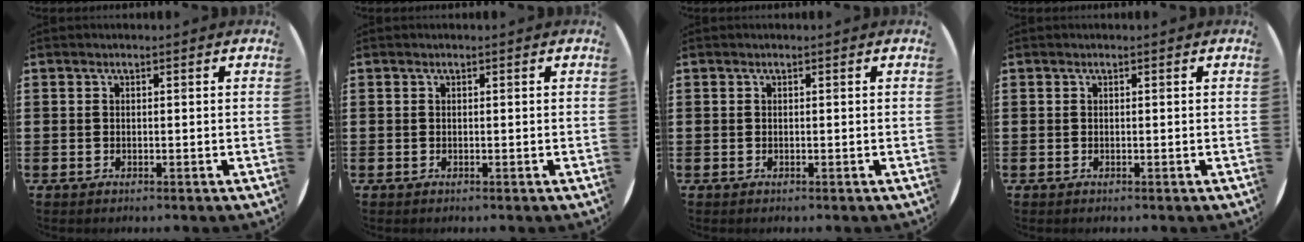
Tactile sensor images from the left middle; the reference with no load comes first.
{"total": 0.0}
{"total": 0.0}
{"total": 0.0}